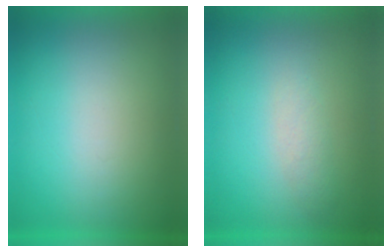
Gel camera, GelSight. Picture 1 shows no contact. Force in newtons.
{"total": 1.9}